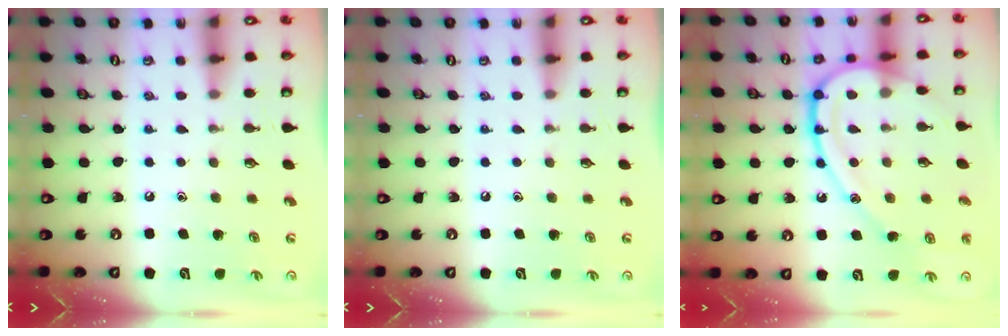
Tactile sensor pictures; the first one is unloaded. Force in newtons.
{"total": 0.0}
{"total": 17.5, "press": 17.5, "slide": 1.1}